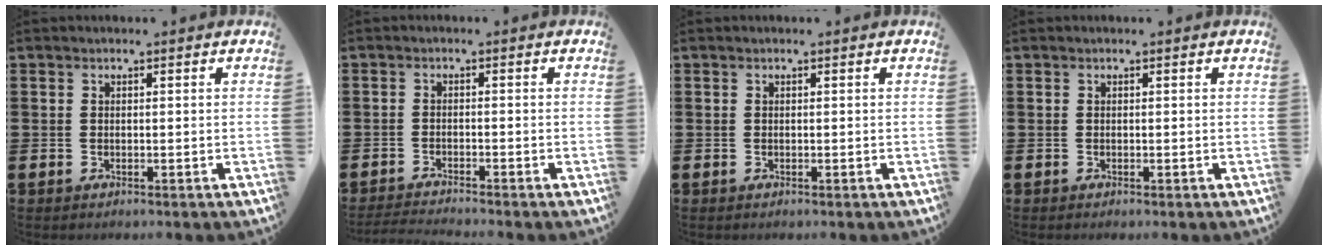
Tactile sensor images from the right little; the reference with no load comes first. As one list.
[{"total": 1.5, "force": [-1.4, -0.2, 0.4], "torque": [-0.007, 0.002, -0.029]}, {"total": 0.0}, {"total": 0.0}]